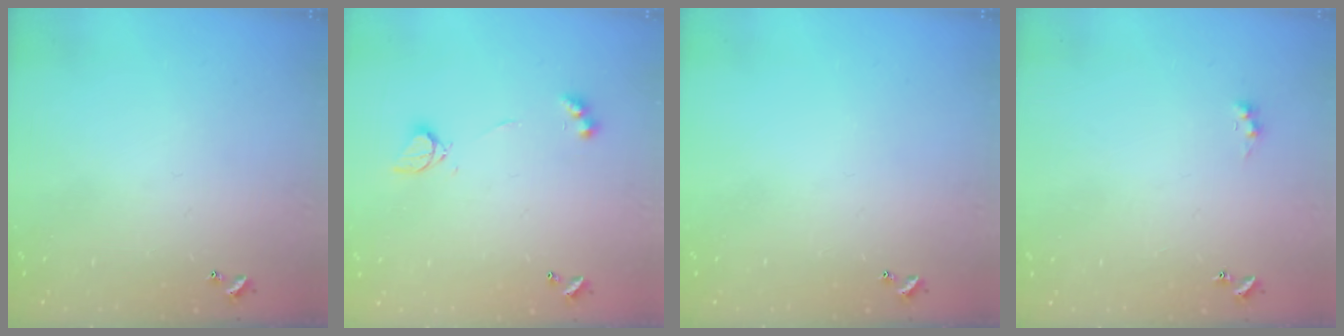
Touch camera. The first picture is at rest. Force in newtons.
{"total": 4.4, "press": 4.3, "slide": 0.8}
{"total": 0.0}
{"total": 0.8, "press": 0.7, "slide": 0.4}